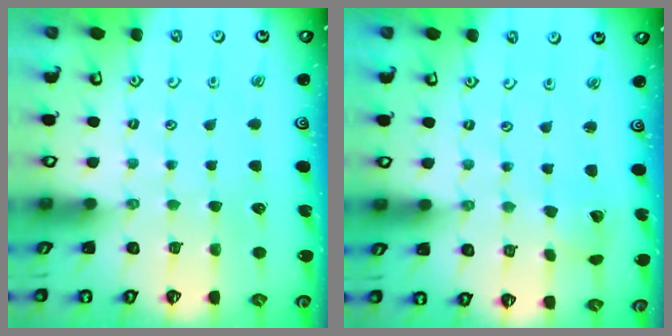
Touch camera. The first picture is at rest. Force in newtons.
{"total": 2.1, "press": 2.1, "slide": 0.3}